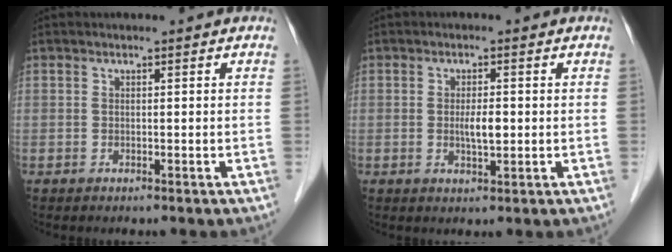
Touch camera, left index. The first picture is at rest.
{"total": 2.9, "force": [-0.2, 0.8, 2.8], "torque": [-0.052, -0.001, -0.001]}